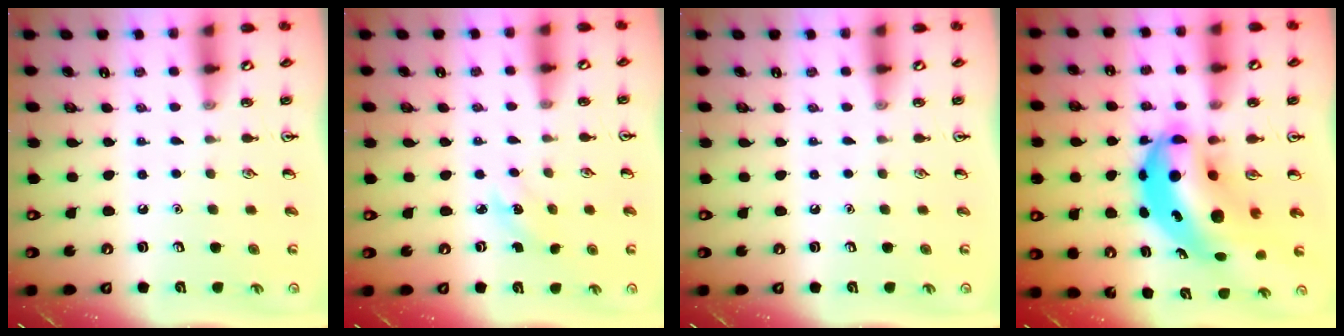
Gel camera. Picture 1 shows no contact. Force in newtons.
{"total": 2.4, "press": 2.2, "slide": 0.8}
{"total": 0.0}
{"total": 12.5, "press": 12.0, "slide": 3.3}